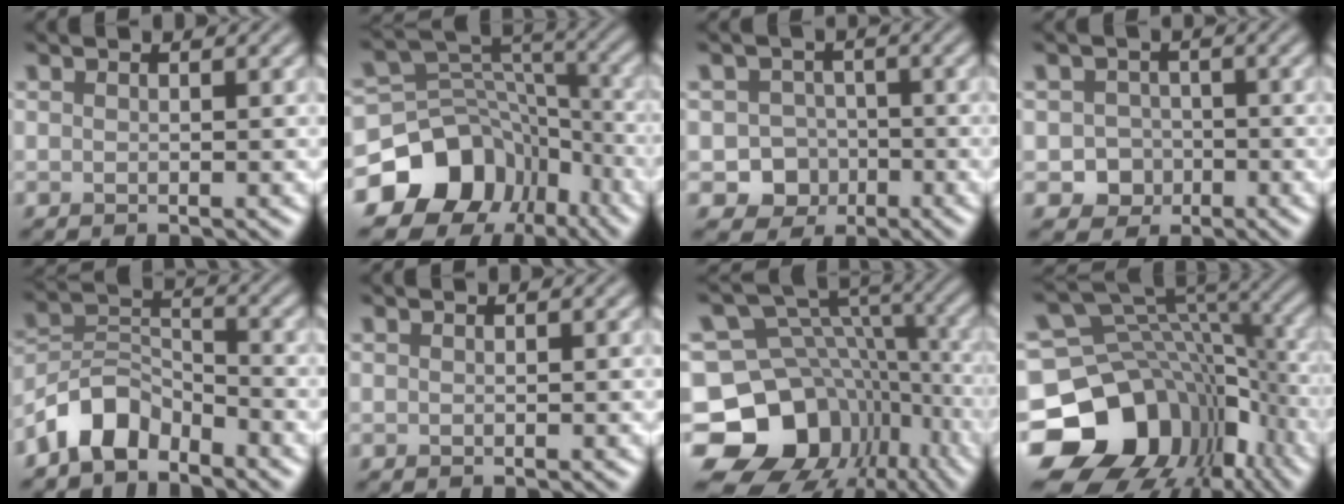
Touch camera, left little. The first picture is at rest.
{"total": 13.8, "force": [-7.7, 10.5, 4.5], "torque": [-0.103, 0.001, -0.115]}
{"total": 4.6, "force": [-1.9, 4.1, 1.1], "torque": [0.015, -0.001, -0.042]}
{"total": 2.8, "force": [-0.9, 2.5, 0.7], "torque": [0.003, 0.003, -0.018]}
{"total": 5.0, "force": [-3.8, 2.5, 2.1], "torque": [-0.033, 0.009, -0.085]}
{"total": 0.0}
{"total": 14.1, "force": [-4.7, 11.2, 7.3], "torque": [-0.151, -0.002, -0.081]}
{"total": 15.3, "force": [-5.7, 11.9, 7.8], "torque": [-0.155, -0.013, -0.083]}